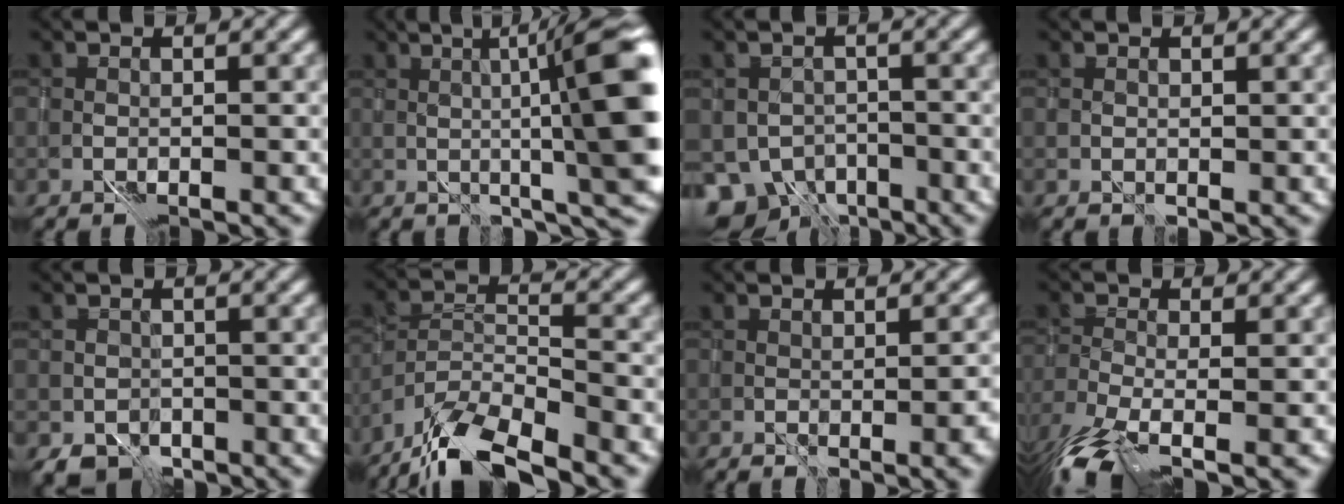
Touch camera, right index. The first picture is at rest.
{"total": 10.8, "force": [2.4, 1.6, 10.4], "torque": [-0.123, 0.021, 0.042]}
{"total": 4.6, "force": [-2.4, 3.6, 1.8], "torque": [-0.019, -0.015, -0.036]}
{"total": 1.3, "force": [1.3, 0.0, -0.2], "torque": [0.005, 0.005, 0.025]}
{"total": 2.0, "force": [-0.9, 1.6, 0.8], "torque": [-0.004, -0.001, -0.015]}
{"total": 8.3, "force": [-6.8, 1.8, 4.3], "torque": [-0.075, 0.005, -0.120]}
{"total": 2.6, "force": [0.1, 0.6, 2.5], "torque": [-0.027, 0.003, 0.014]}
{"total": 6.8, "force": [-4.1, 2.2, 5.0], "torque": [-0.099, -0.030, -0.073]}